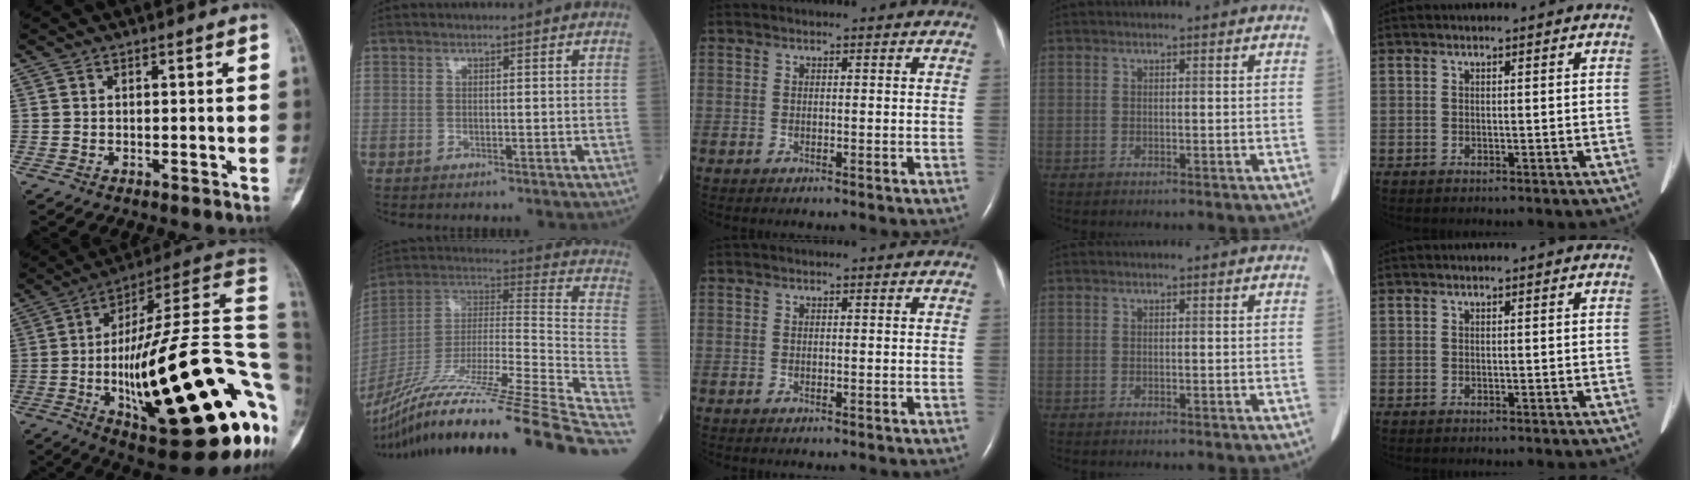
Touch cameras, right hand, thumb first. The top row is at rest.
{"thumb": {"total": 39.3, "force": [-6.7, 10.5, 37.2], "torque": [-0.471, 0.040, -0.099]}, "index": {"total": 37.1, "force": [-28.1, 0.7, 24.2], "torque": [-0.320, -0.060, -0.440]}}